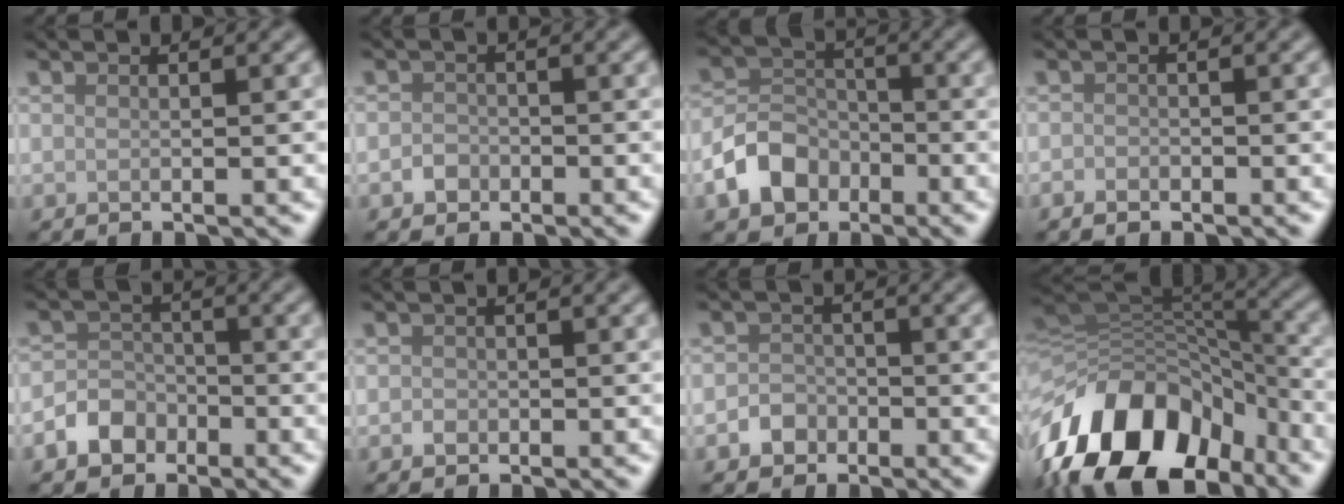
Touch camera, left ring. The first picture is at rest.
{"total": 1.4, "force": [-0.7, 1.2, 0.3], "torque": [0.002, 0.003, -0.015]}
{"total": 4.9, "force": [-2.5, 3.7, 2.0], "torque": [-0.038, 0.002, -0.058]}
{"total": 1.0, "force": [-0.6, 0.7, 0.4], "torque": [-0.005, 0.000, -0.013]}
{"total": 3.2, "force": [-1.7, 2.5, 1.0], "torque": [-0.014, 0.005, -0.036]}
{"total": 0.9, "force": [-0.3, 0.8, 0.3], "torque": [-0.001, -0.002, -0.008]}
{"total": 2.0, "force": [-1.0, 1.7, 0.5], "torque": [0.000, 0.005, -0.022]}
{"total": 14.7, "force": [-7.9, 9.1, 8.3], "torque": [-0.168, 0.015, -0.143]}